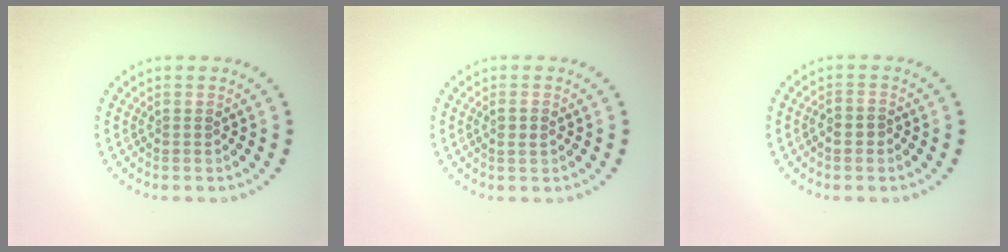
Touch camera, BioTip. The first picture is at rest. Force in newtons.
{"total": 1.1, "press": 1.0, "slide": 0.5}
{"total": 1.5, "press": 1.3, "slide": 0.6}